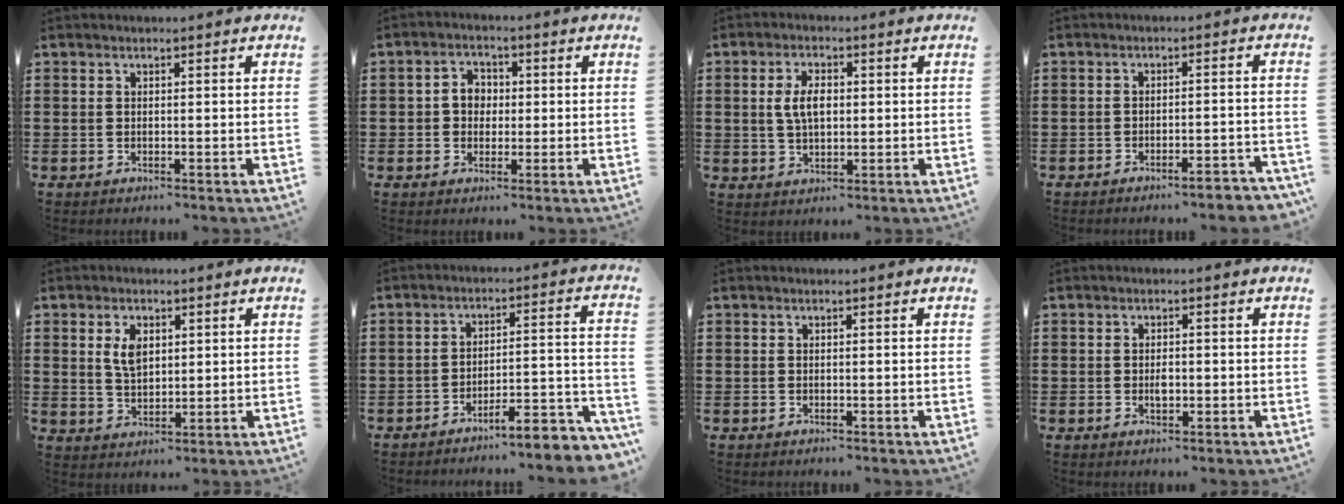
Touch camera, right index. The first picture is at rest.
{"total": 3.8, "force": [0.0, 3.3, 2.0], "torque": [-0.050, 0.012, -0.006]}
{"total": 5.1, "force": [0.6, 2.6, 4.3], "torque": [-0.087, 0.006, 0.004]}
{"total": 2.7, "force": [-2.5, -0.1, 1.1], "torque": [-0.020, -0.003, -0.050]}
{"total": 4.3, "force": [1.4, 2.6, 3.2], "torque": [-0.072, 0.011, 0.024]}
{"total": 5.5, "force": [-5.0, 0.2, 2.3], "torque": [-0.037, -0.015, -0.096]}
{"total": 0.0}
{"total": 1.9, "force": [-0.2, 0.8, 1.6], "torque": [-0.032, 0.001, -0.004]}